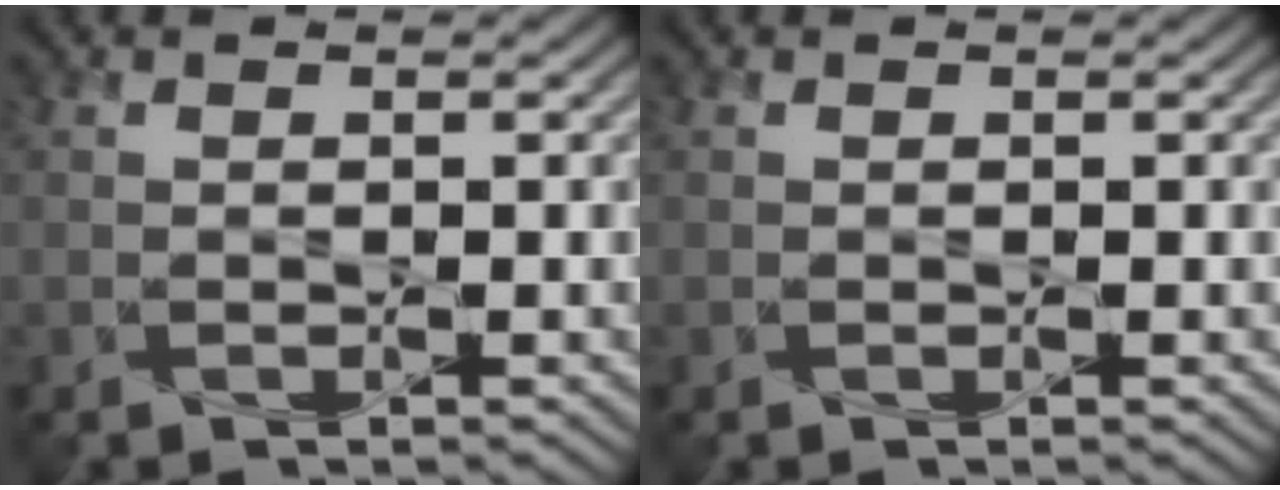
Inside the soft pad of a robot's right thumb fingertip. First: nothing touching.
{"total": 0.0}